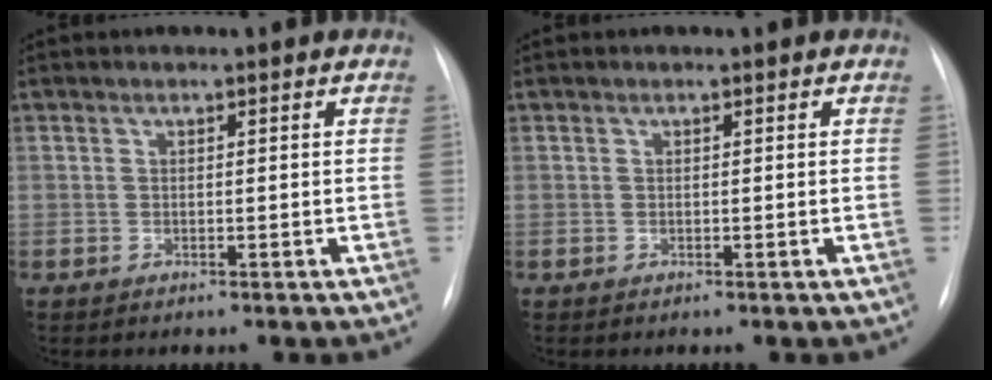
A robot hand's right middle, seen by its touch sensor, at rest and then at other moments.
{"total": 0.0}